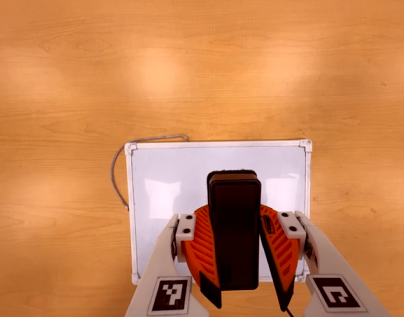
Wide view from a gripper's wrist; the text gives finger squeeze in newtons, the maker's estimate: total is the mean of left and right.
{"total": 11.5, "left": 10.3, "right": 12.7}